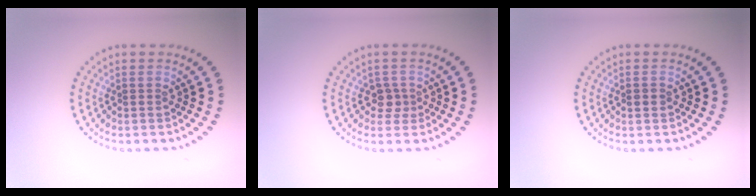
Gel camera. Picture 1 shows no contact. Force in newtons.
{"total": 1.6, "press": 1.3, "slide": 1.0}
{"total": 0.8, "press": 0.8, "slide": 0.2}